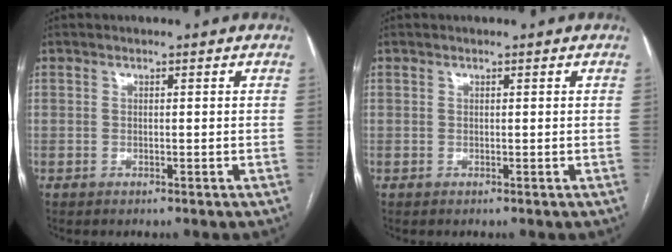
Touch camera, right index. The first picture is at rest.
{"total": 0.0}